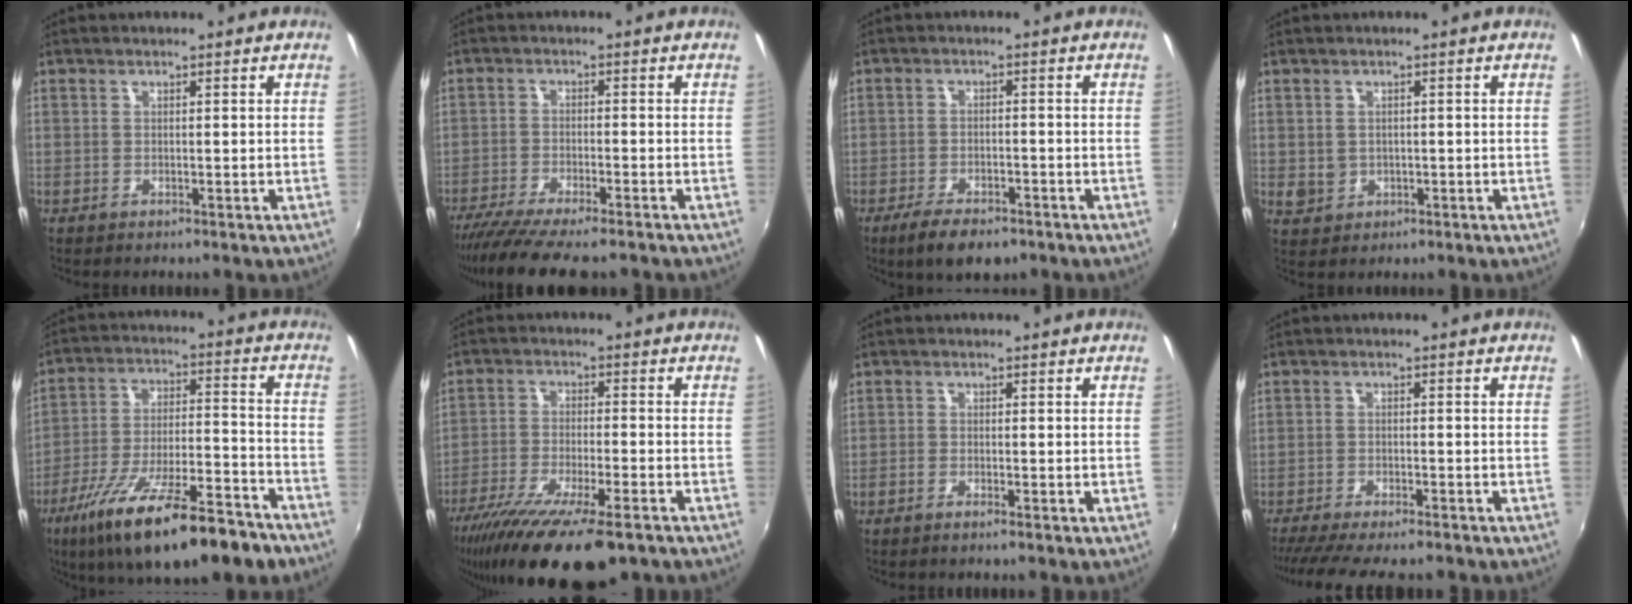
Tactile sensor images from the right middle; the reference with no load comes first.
{"total": 11.5, "force": [-9.7, 1.5, 6.0], "torque": [-0.134, -0.043, -0.161]}
{"total": 7.7, "force": [-5.6, 2.9, 4.5], "torque": [-0.104, -0.016, -0.093]}
{"total": 3.3, "force": [-0.2, 3.0, 1.2], "torque": [-0.019, -0.001, 0.002]}
{"total": 22.0, "force": [-15.2, 5.4, 14.9], "torque": [-0.264, -0.046, -0.235]}
{"total": 18.0, "force": [-13.2, 3.7, 11.7], "torque": [-0.231, -0.065, -0.220]}
{"total": 1.4, "force": [-1.2, 0.1, 0.8], "torque": [-0.022, -0.003, -0.025]}
{"total": 11.2, "force": [-9.8, 1.4, 5.3], "torque": [-0.117, -0.033, -0.154]}